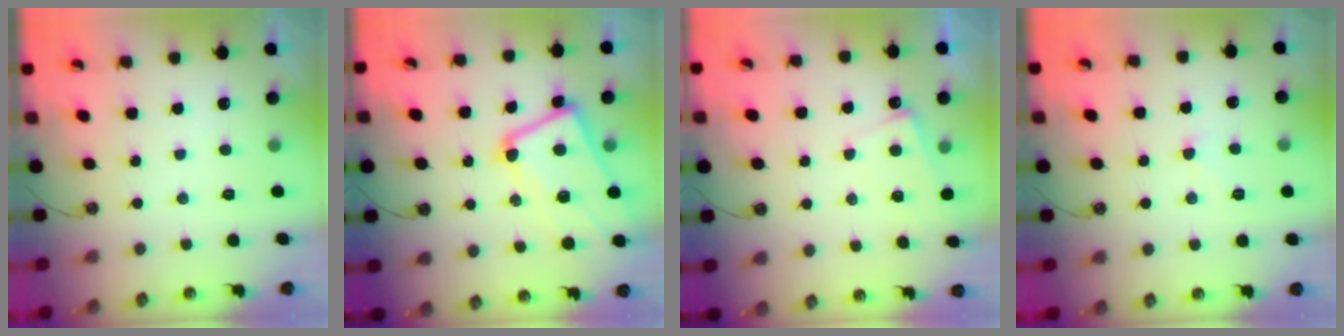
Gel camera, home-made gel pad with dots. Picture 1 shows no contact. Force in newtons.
{"total": 7.1, "press": 7.0, "slide": 1.3}
{"total": 4.9, "press": 4.9, "slide": 0.2}
{"total": 2.2, "press": 2.2, "slide": 0.4}